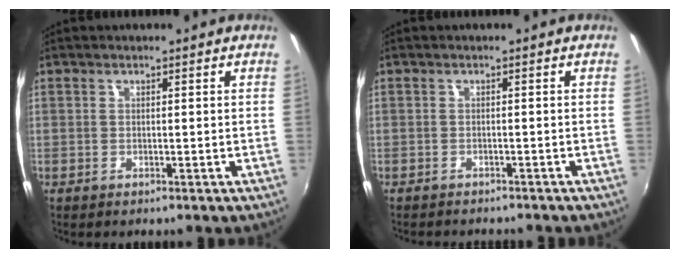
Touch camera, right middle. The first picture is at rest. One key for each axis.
{"total": 3.8, "fx": -3.5, "fy": 0.9, "fz": 1.2, "tx": -0.030, "ty": -0.012, "tz": -0.052}